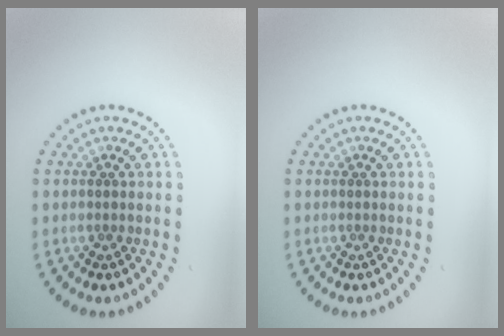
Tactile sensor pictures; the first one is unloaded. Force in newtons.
{"total": 0.0}